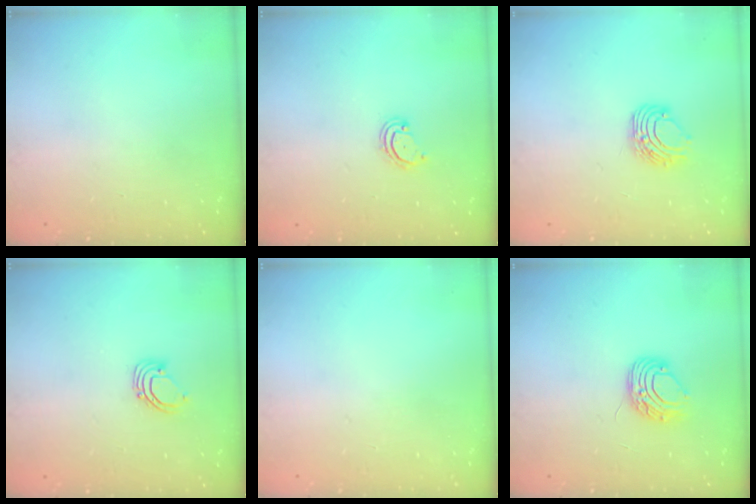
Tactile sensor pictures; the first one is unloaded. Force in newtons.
{"total": 2.8, "press": 2.8, "slide": 0.2}
{"total": 7.5, "press": 7.5, "slide": 0.7}
{"total": 2.9, "press": 2.9, "slide": 0.3}
{"total": 0.0}
{"total": 7.5, "press": 7.4, "slide": 0.7}